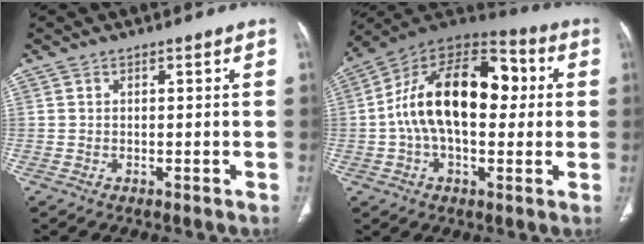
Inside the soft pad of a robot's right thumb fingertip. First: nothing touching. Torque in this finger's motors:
{"motor_torque": [2.45, 2.56, 1.93, -0.66, 0.24]}